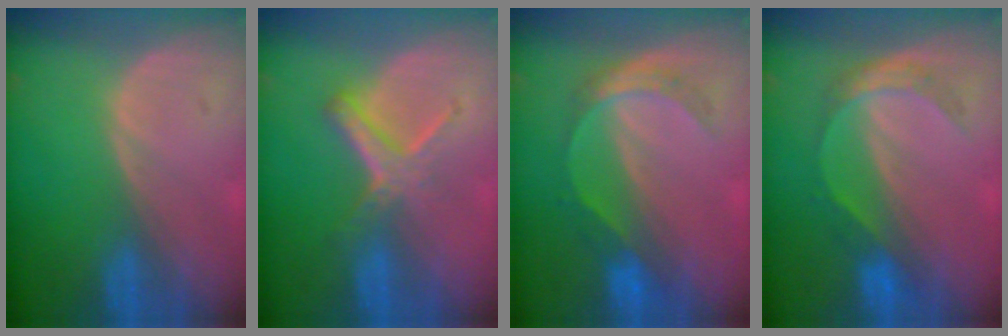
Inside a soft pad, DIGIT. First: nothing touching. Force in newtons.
{"total": 5.8, "press": 5.2, "slide": 2.7}
{"total": 5.3, "press": 5.0, "slide": 1.6}
{"total": 4.8, "press": 4.7, "slide": 1.0}